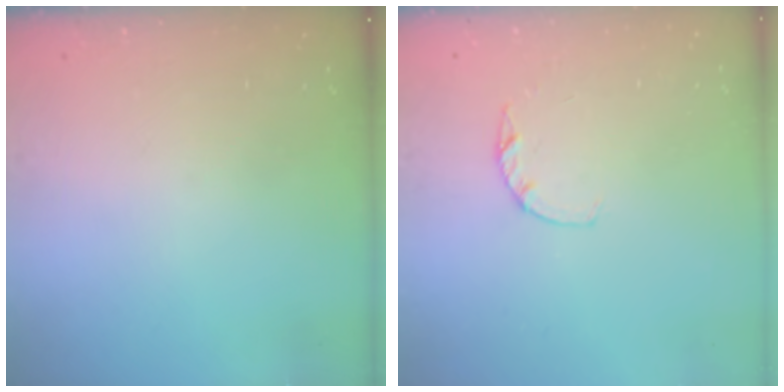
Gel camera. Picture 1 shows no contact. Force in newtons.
{"total": 2.2, "press": 2.2, "slide": 0.4}